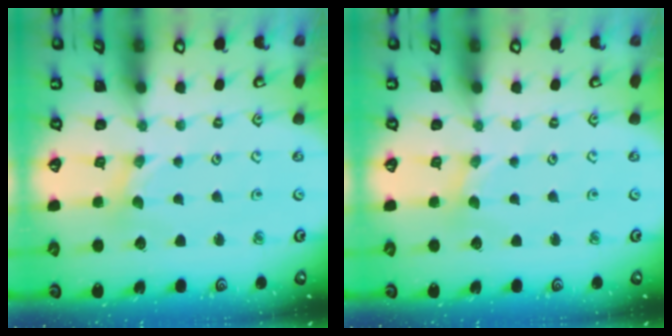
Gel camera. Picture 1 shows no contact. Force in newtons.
{"total": 0.0}